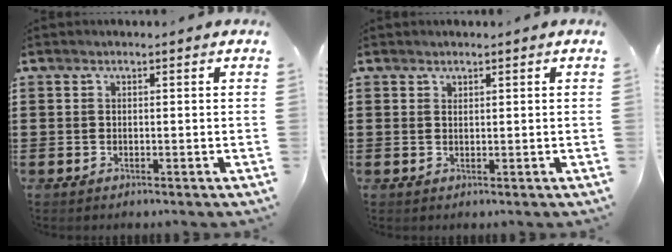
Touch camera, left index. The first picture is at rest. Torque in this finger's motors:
{"motor_torque": [0.02, -0.05, 0.05, 0.00]}